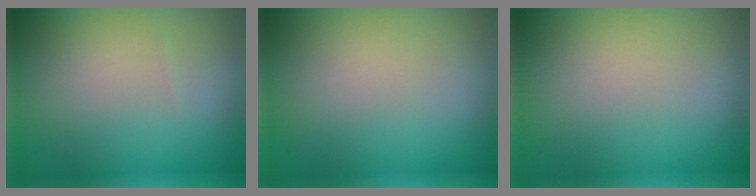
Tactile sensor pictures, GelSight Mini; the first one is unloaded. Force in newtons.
{"total": 0.0}
{"total": 0.0}